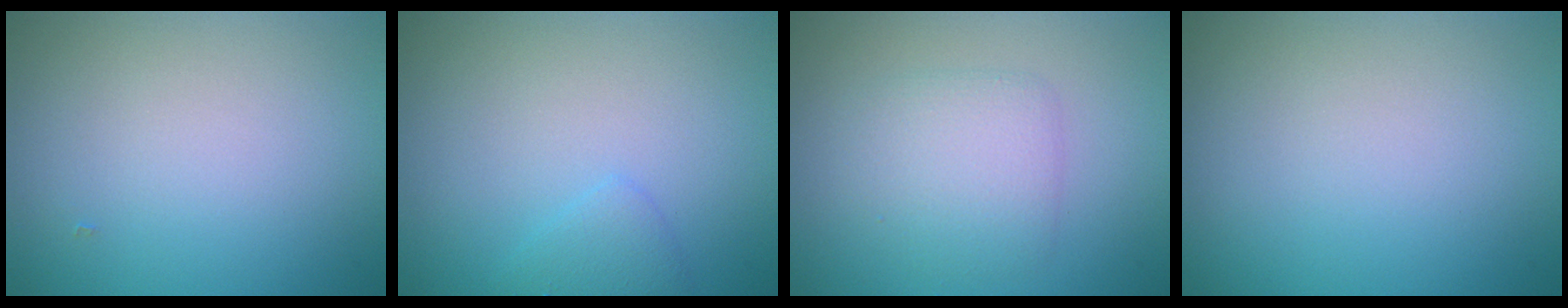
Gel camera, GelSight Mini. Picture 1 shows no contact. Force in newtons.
{"total": 1.3, "press": 1.3, "slide": 0.1}
{"total": 2.8, "press": 2.8, "slide": 0.1}
{"total": 0.0}